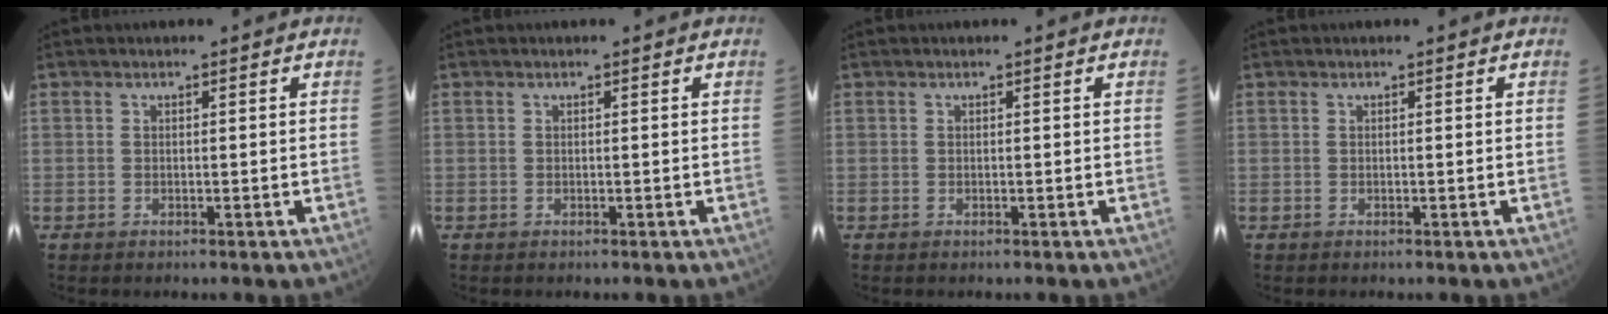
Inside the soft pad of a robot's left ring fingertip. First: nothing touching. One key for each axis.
{"total": 0.0}
{"total": 0.0}
{"total": 0.0}